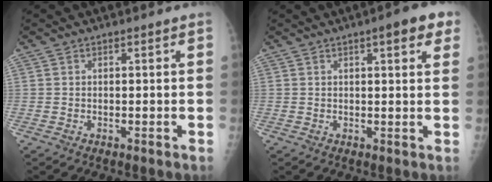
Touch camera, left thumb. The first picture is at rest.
{"total": 6.7, "force": [3.4, 1.8, 5.5], "torque": [-0.054, -0.005, 0.037]}